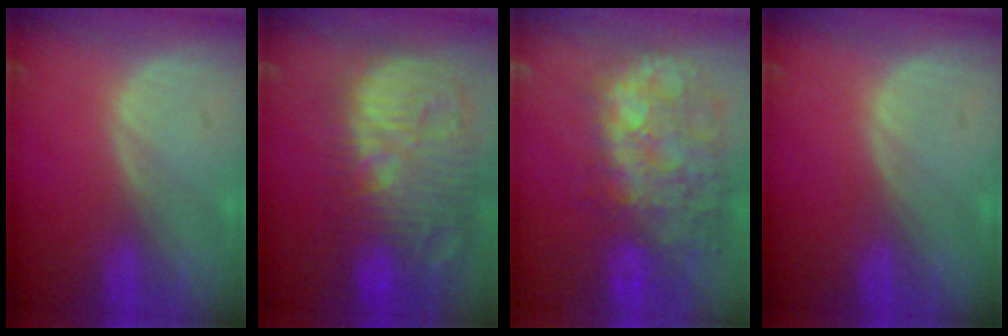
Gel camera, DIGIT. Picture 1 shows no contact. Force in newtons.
{"total": 14.8, "press": 12.8, "slide": 7.3}
{"total": 13.5, "press": 11.6, "slide": 6.8}
{"total": 0.0}